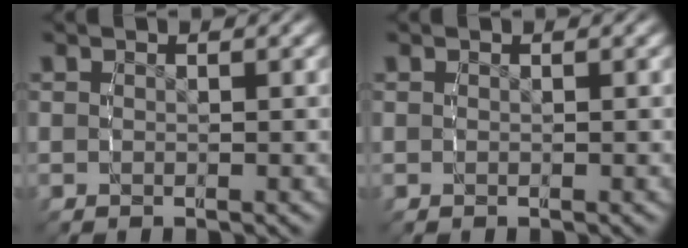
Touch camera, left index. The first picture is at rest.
{"total": 0.0}